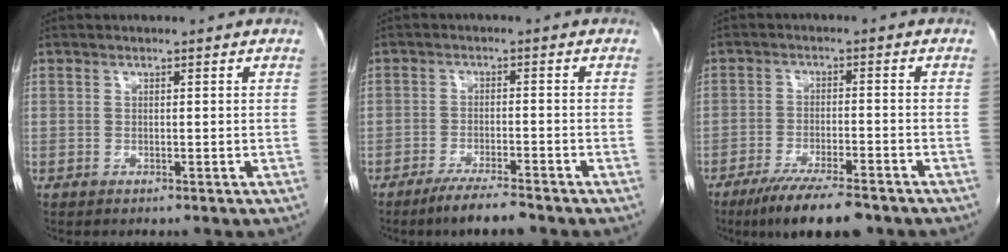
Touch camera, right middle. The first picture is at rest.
{"total": 5.6, "force": [-4.5, 0.3, 3.3], "torque": [-0.061, -0.014, -0.078]}
{"total": 10.1, "force": [-7.7, 1.6, 6.3], "torque": [-0.104, -0.022, -0.124]}